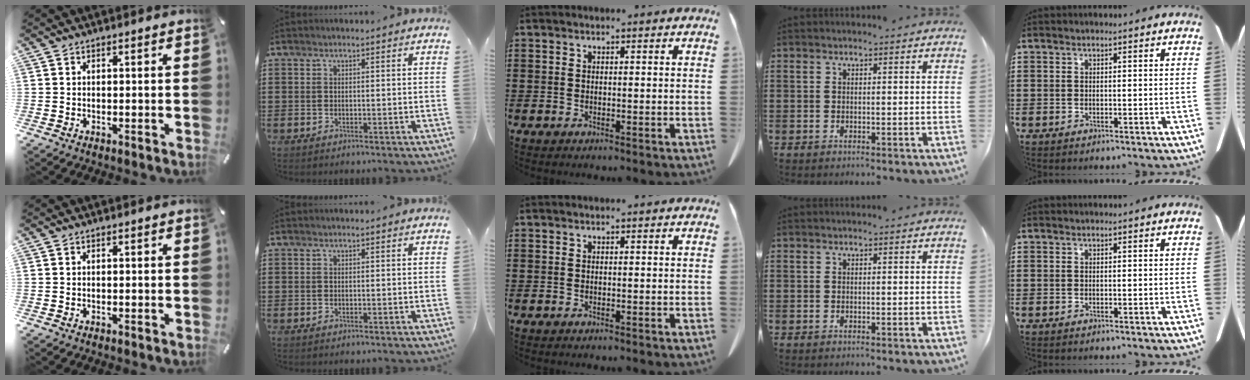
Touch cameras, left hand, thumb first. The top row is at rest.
{}